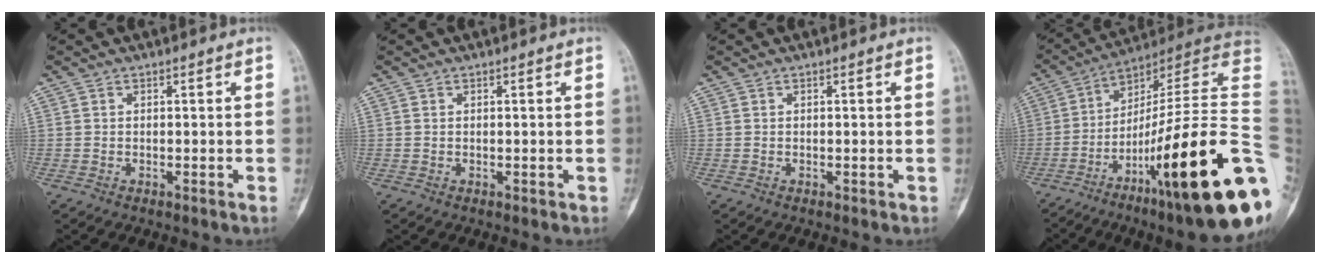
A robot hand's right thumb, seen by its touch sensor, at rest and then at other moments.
{"total": 0.0}
{"total": 0.0}
{"total": 31.8, "force": [-8.5, 5.0, 30.2], "torque": [-0.376, 0.046, -0.138]}